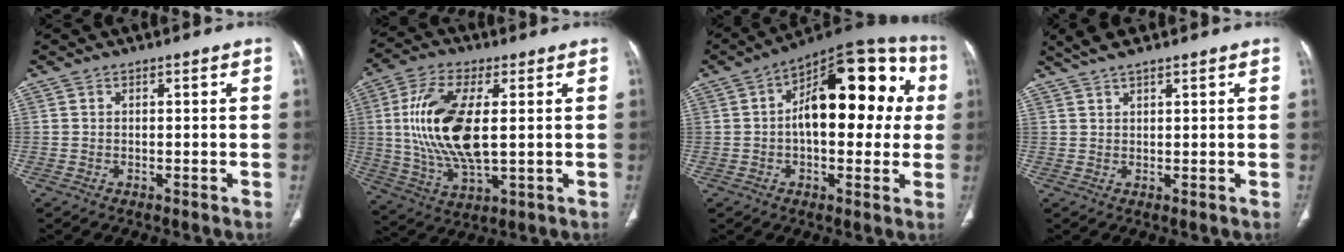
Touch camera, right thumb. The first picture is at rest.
{"total": 17.0, "force": [1.8, 7.3, 15.2], "torque": [-0.315, -0.009, 0.040]}
{"total": 21.8, "force": [3.0, 10.8, 18.8], "torque": [-0.228, 0.036, 0.032]}
{"total": 4.2, "force": [3.3, 0.6, 2.6], "torque": [-0.054, 0.003, 0.065]}